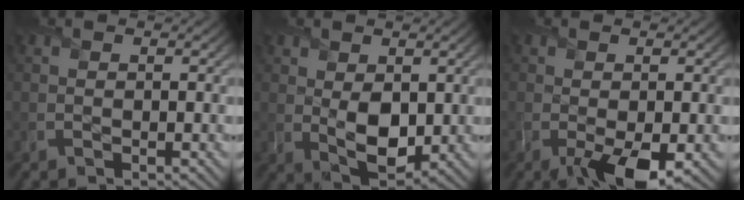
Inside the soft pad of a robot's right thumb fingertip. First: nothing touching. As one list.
[{"total": 5.1, "force": [0.5, 3.3, 3.8], "torque": [-0.083, -0.013, 0.016]}, {"total": 4.0, "force": [-1.6, 1.3, 3.4], "torque": [-0.062, -0.015, -0.024]}]